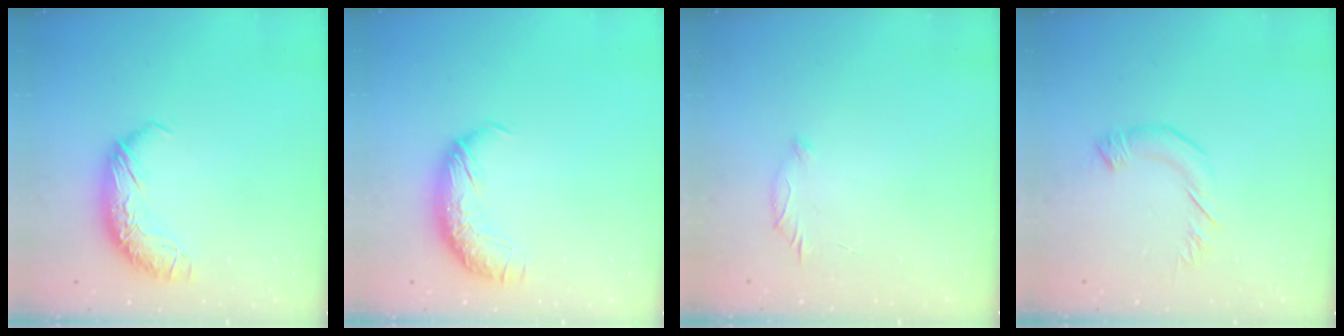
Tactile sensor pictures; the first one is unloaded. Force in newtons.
{"total": 1.7, "press": 0.6, "slide": 1.6}
{"total": 7.7, "press": 7.7, "slide": 0.6}
{"total": 4.3, "press": 4.2, "slide": 0.6}